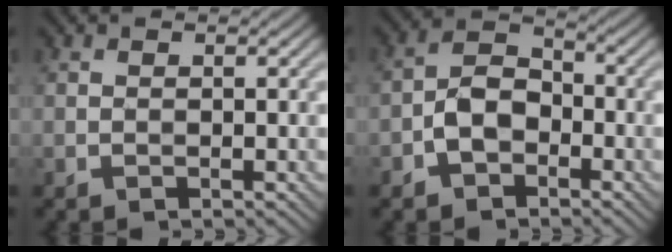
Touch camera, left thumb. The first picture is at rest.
{"total": 4.8, "force": [-2.4, 3.0, 2.9], "torque": [-0.051, 0.011, -0.052]}